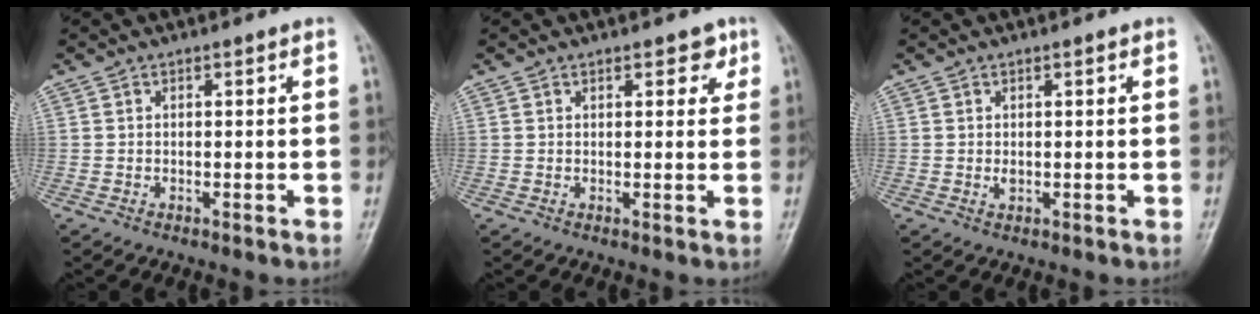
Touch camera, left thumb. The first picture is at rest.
{"total": 2.9, "force": [1.6, 1.6, 1.7], "torque": [-0.002, -0.005, 0.017]}
{"total": 1.3, "force": [0.3, 0.7, 1.1], "torque": [-0.016, -0.001, 0.008]}